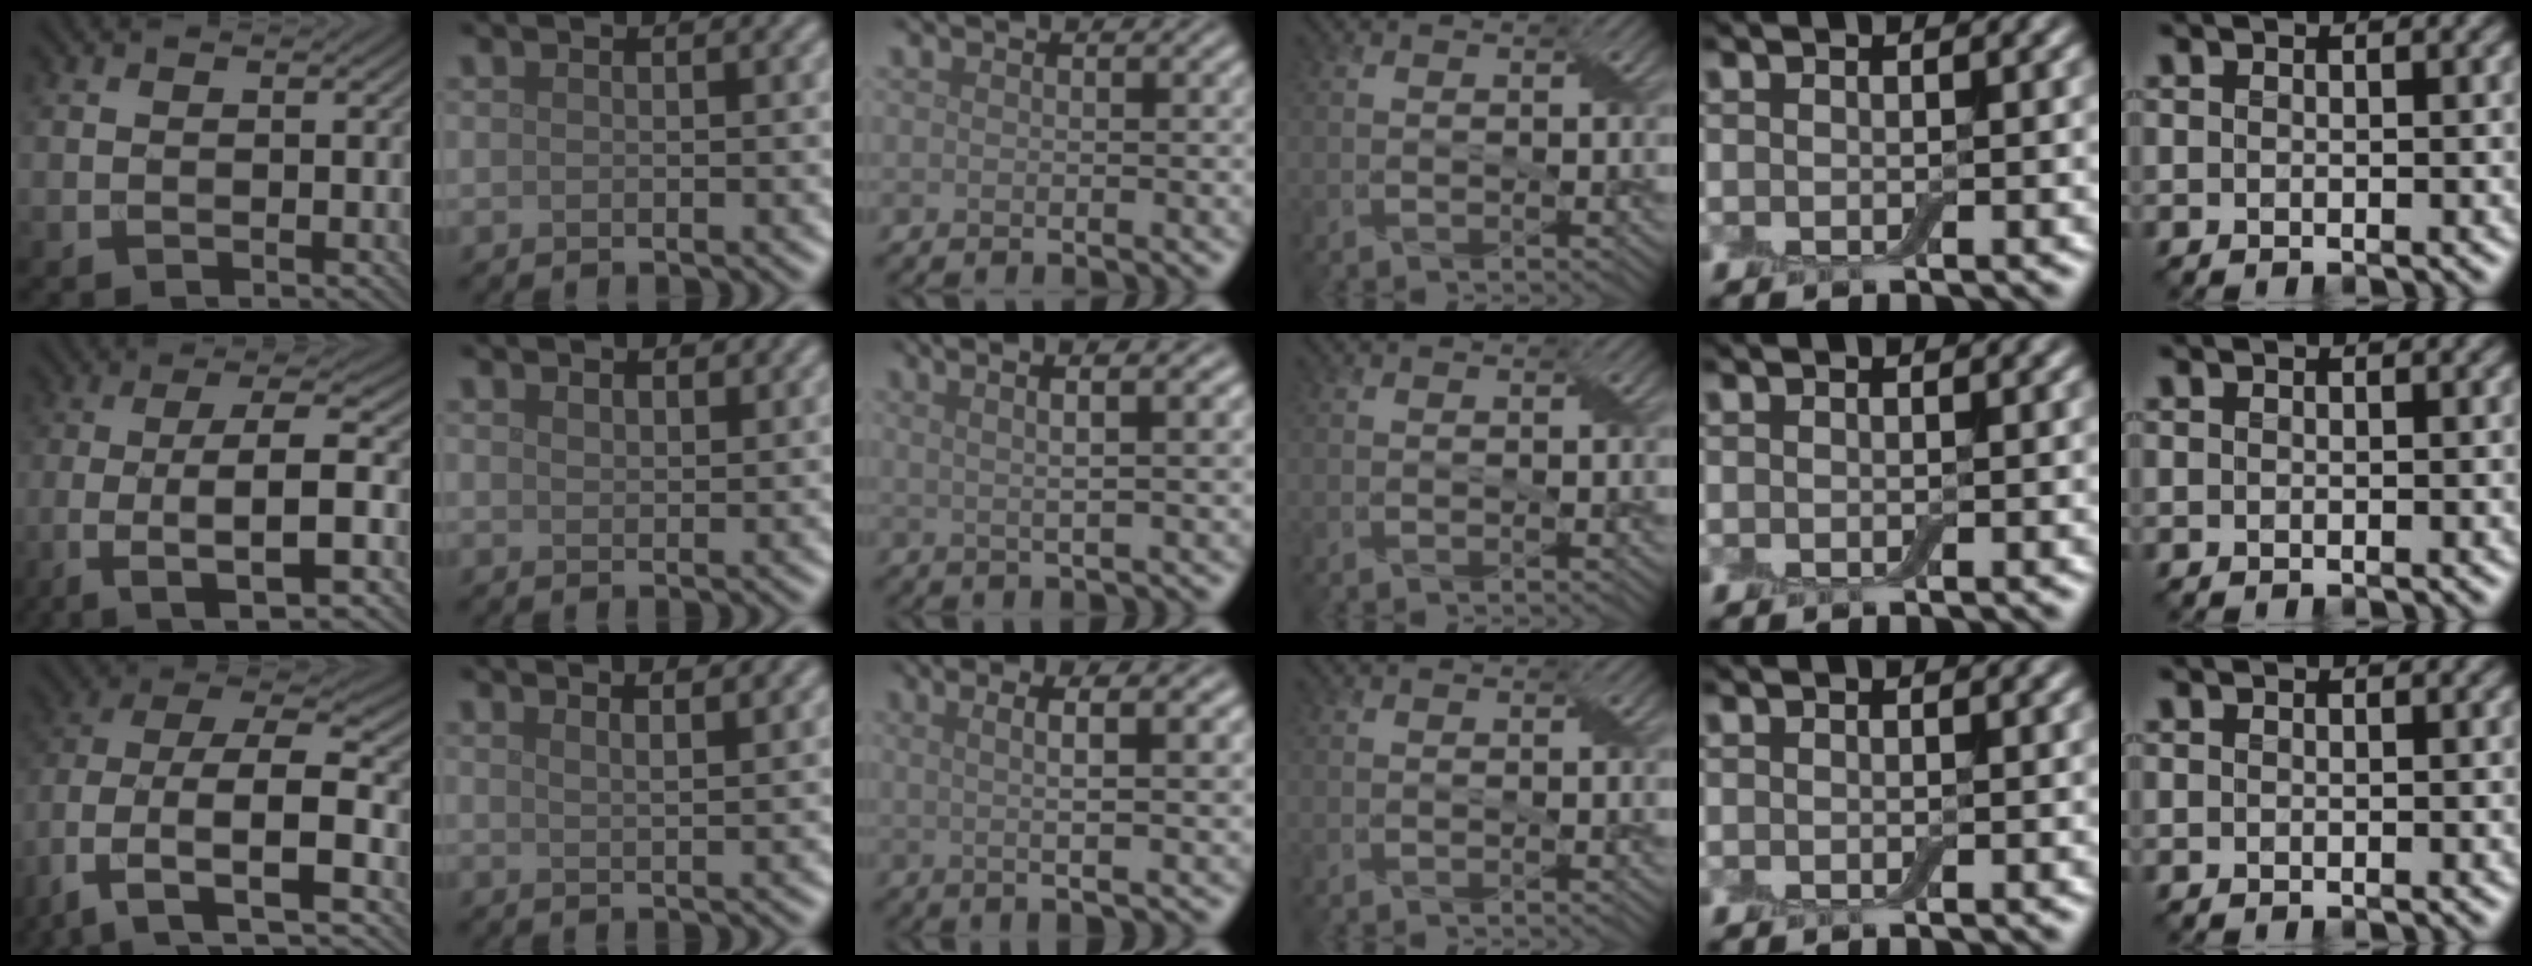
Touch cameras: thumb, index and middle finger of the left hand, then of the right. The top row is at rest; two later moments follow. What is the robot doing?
{"motion": "peel", "object": "bubble wrap"}